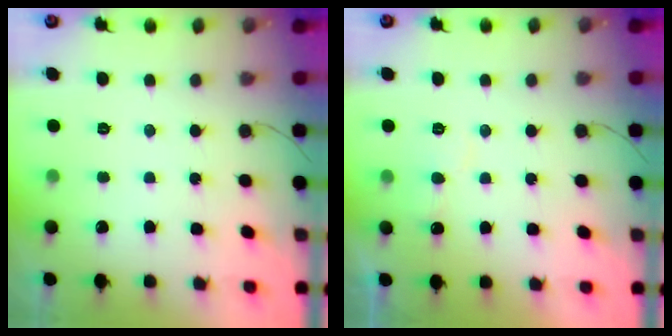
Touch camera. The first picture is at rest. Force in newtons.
{"total": 7.2, "press": 7.2, "slide": 0.3}